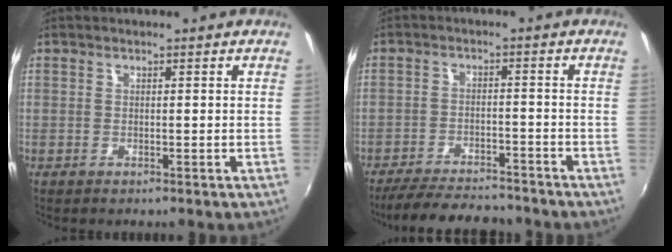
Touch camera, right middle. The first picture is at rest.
{"total": 12.7, "force": [-11.3, 2.9, 5.0], "torque": [-0.119, -0.009, -0.172]}